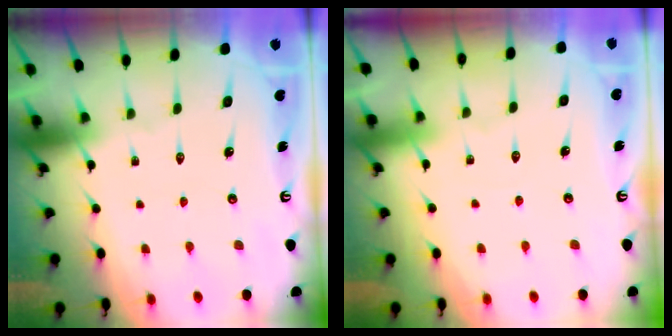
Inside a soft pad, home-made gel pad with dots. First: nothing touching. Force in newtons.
{"total": 1.8, "press": 1.7, "slide": 0.2}